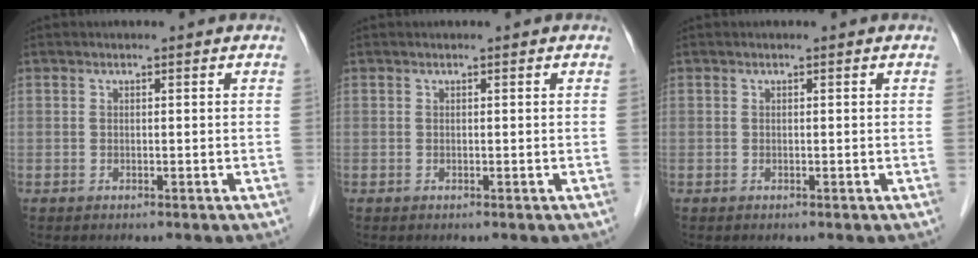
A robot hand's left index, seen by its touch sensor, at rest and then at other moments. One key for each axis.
{"total": 0.0}
{"total": 0.0}